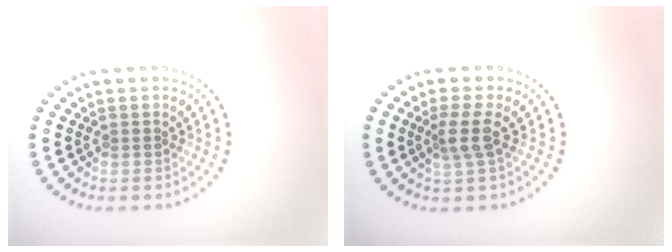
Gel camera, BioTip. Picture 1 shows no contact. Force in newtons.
{"total": 2.3, "press": 1.7, "slide": 1.5}